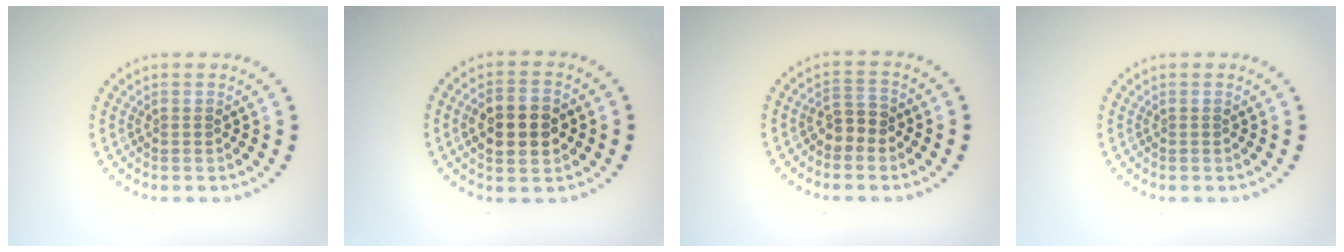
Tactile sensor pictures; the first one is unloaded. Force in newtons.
{"total": 5.0, "press": 5.0, "slide": 0.3}
{"total": 2.0, "press": 1.8, "slide": 0.7}
{"total": 0.0}